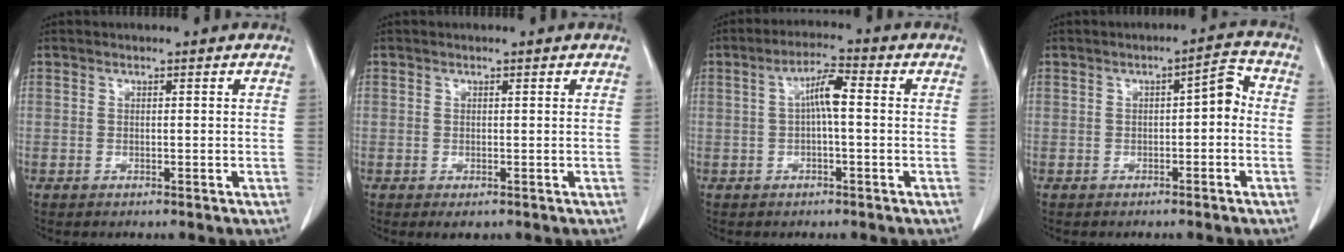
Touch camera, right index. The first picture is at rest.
{"total": 1.2, "force": [-0.5, 0.9, 0.6], "torque": [-0.004, 0.002, -0.003]}
{"total": 4.8, "force": [0.3, 0.7, 4.7], "torque": [-0.085, 0.015, 0.003]}
{"total": 4.0, "force": [-0.6, 1.5, 3.6], "torque": [-0.048, 0.020, -0.010]}